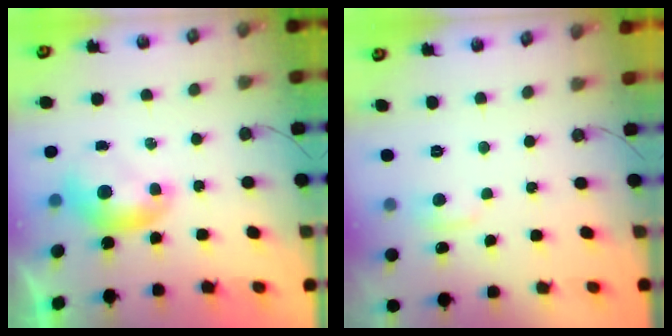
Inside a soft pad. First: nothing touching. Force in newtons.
{"total": 0.9, "press": 0.2, "slide": 0.9}